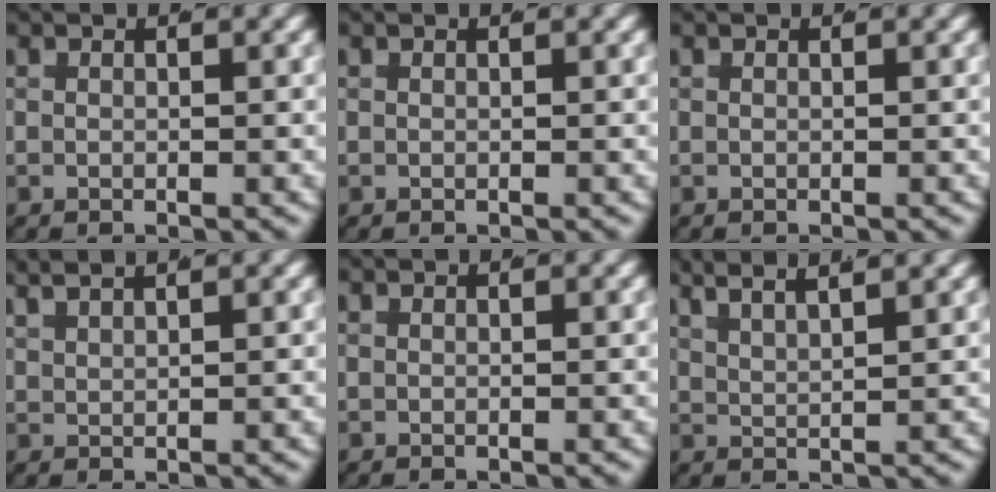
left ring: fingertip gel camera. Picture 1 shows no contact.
{"total": 0.0}
{"total": 0.0}
{"total": 2.8, "force": [2.4, 1.0, 1.1], "torque": [-0.023, 0.010, 0.039]}
{"total": 0.0}
{"total": 5.4, "force": [3.5, 2.8, 2.9], "torque": [-0.058, 0.007, 0.048]}